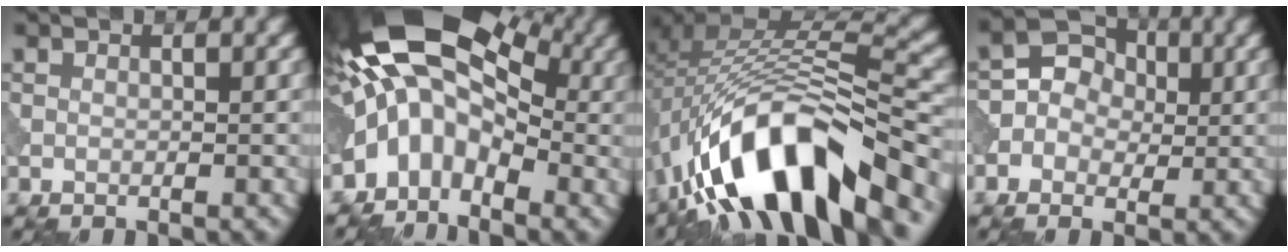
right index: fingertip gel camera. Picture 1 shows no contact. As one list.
[{"total": 12.2, "force": [-0.1, 7.6, 9.6], "torque": [-0.155, 0.020, -0.024]}, {"total": 14.0, "force": [-8.1, 5.4, 10.1], "torque": [-0.170, 0.009, -0.140]}, {"total": 5.2, "force": [0.1, 4.5, 2.7], "torque": [-0.023, 0.018, -0.020]}]